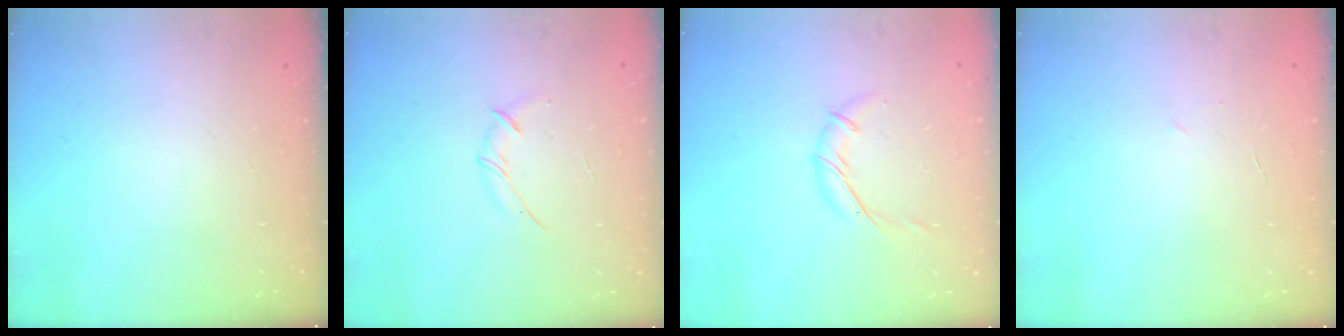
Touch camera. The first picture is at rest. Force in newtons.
{"total": 3.8, "press": 3.7, "slide": 0.9}
{"total": 7.3, "press": 7.3, "slide": 0.5}
{"total": 2.2, "press": 2.1, "slide": 0.6}